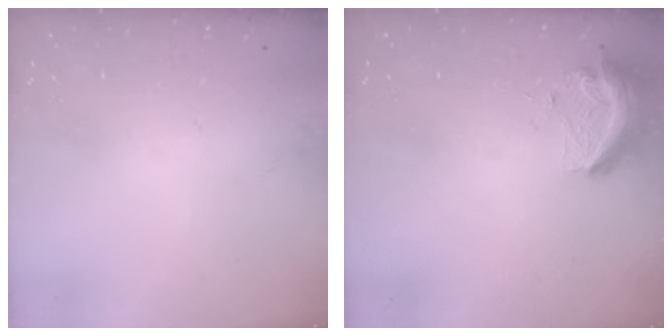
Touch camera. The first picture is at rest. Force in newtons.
{"total": 9.2, "press": 9.2, "slide": 0.3}